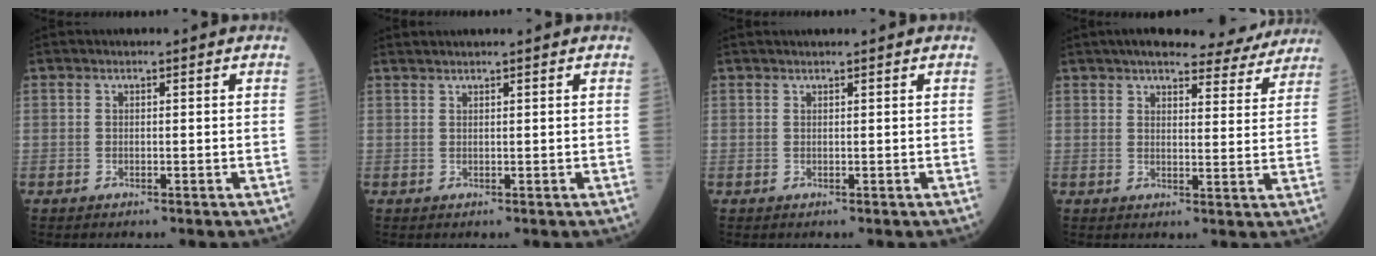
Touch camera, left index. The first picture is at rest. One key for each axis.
{"total": 2.1, "fx": 1.9, "fy": -0.4, "fz": 0.9, "tx": -0.013, "ty": 0.019, "tz": 0.040}
{"total": 1.6, "fx": 1.5, "fy": 0.0, "fz": 0.6, "tx": -0.006, "ty": 0.025, "tz": 0.028}
{"total": 14.9, "fx": 13.2, "fy": 3.2, "fz": 6.0, "tx": -0.065, "ty": 0.010, "tz": 0.161}